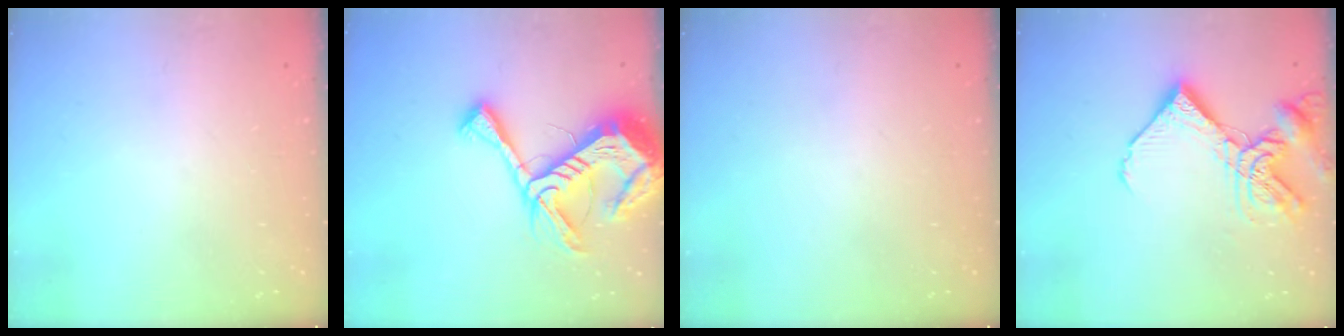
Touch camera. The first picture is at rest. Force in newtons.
{"total": 18.8, "press": 18.7, "slide": 1.9}
{"total": 0.0}
{"total": 12.9, "press": 12.8, "slide": 1.6}